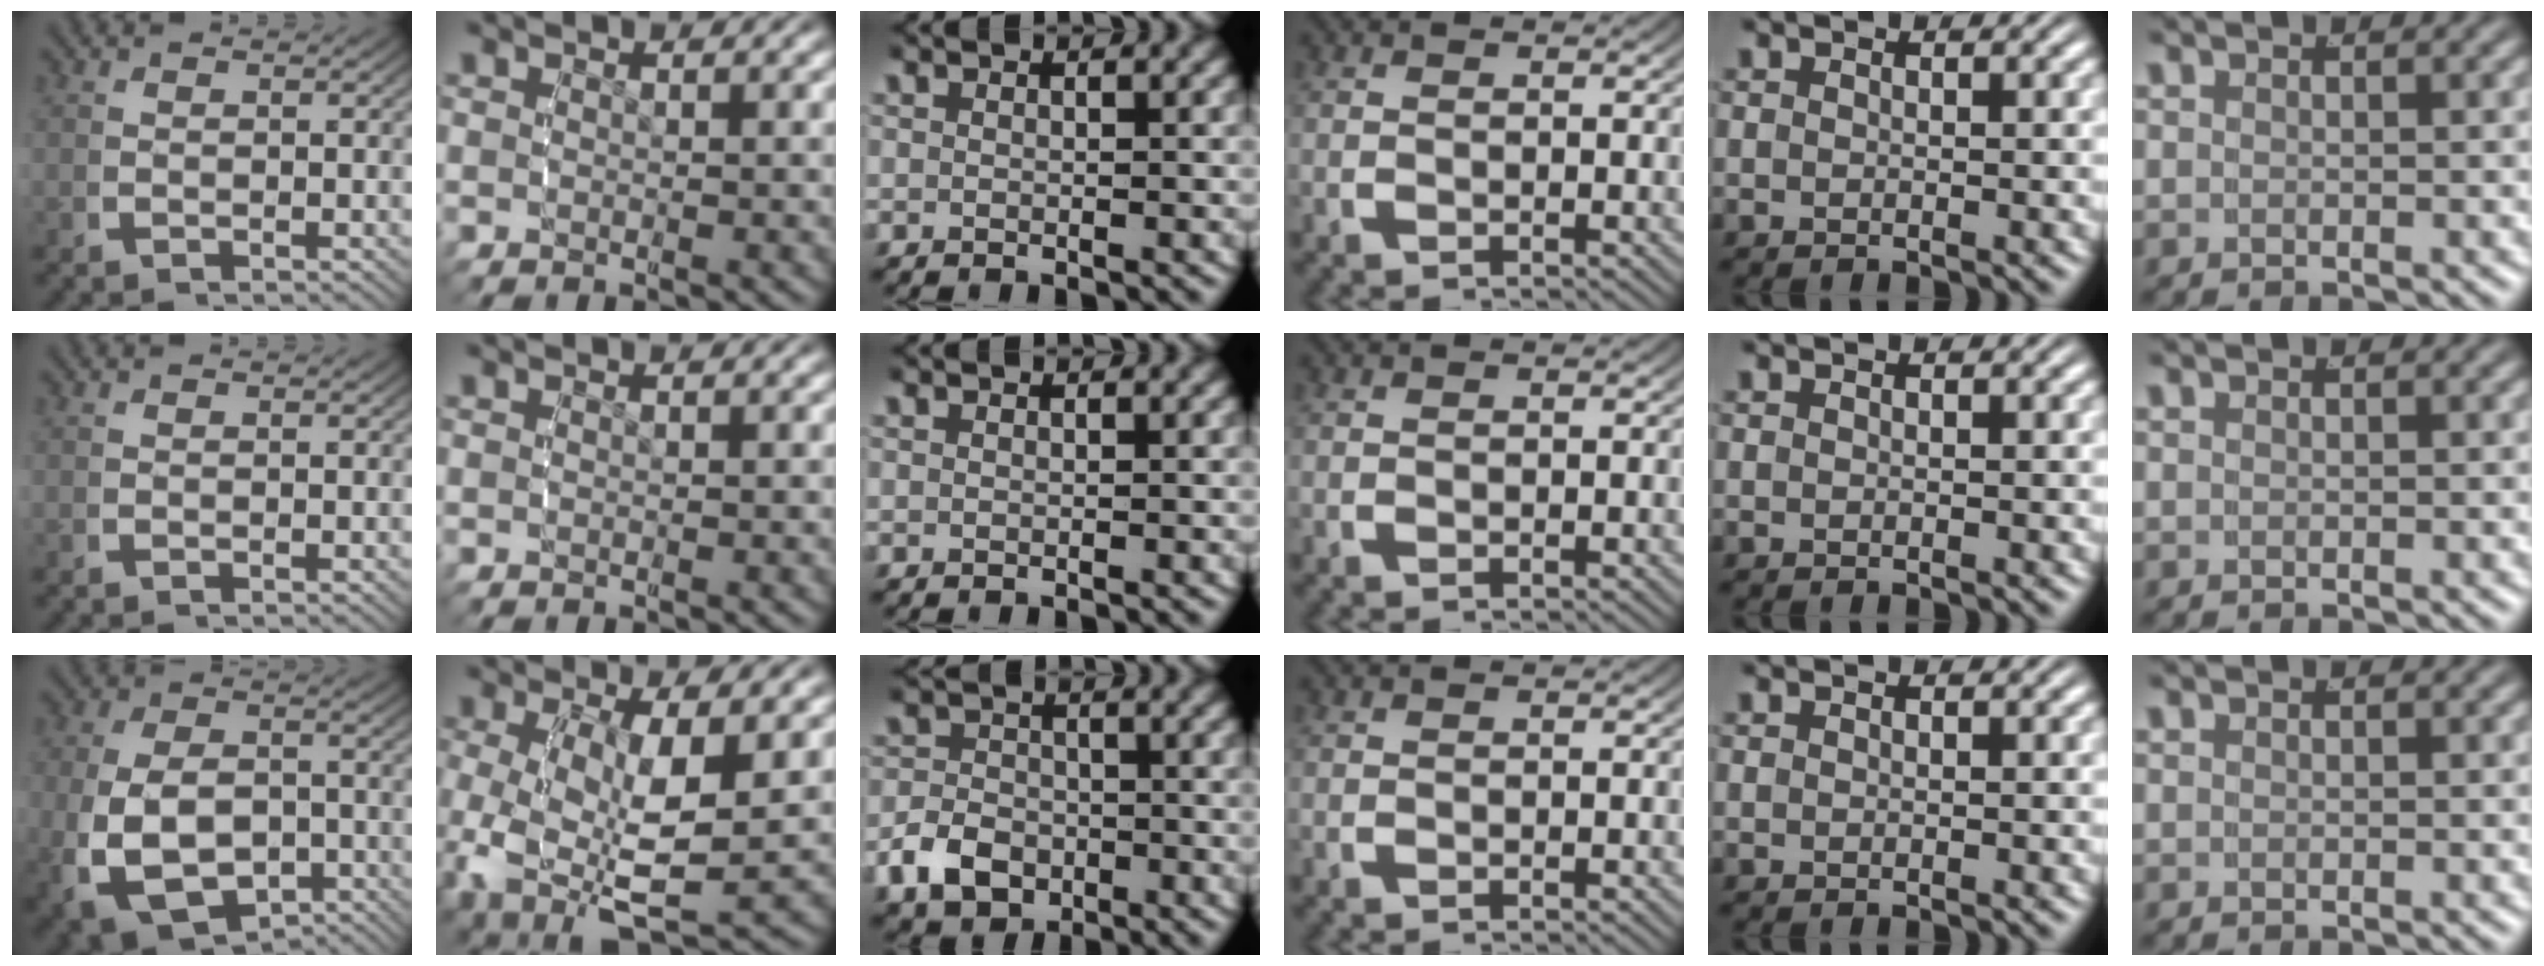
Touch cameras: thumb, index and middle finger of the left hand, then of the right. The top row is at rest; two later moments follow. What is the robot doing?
{"motion": "grasp_and_lifting", "object": "backpack"}